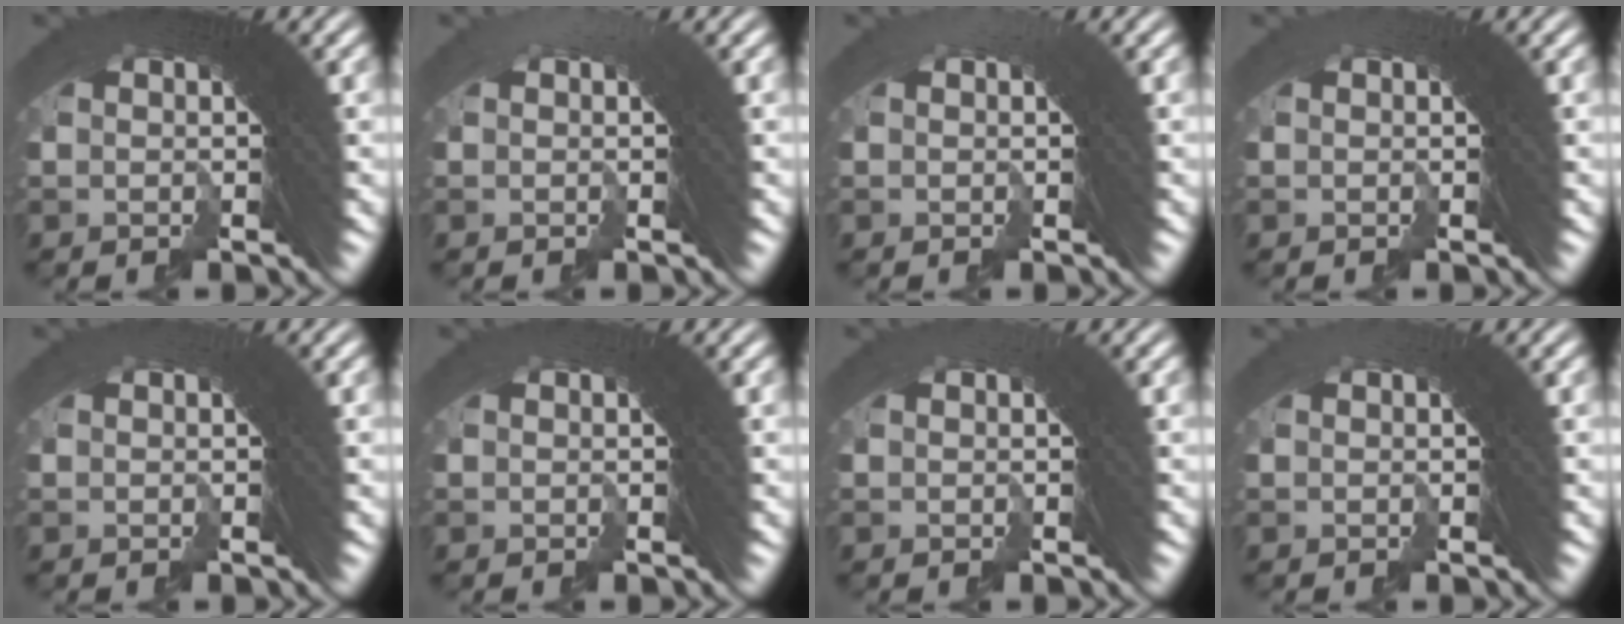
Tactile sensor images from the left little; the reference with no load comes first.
{"total": 4.8, "force": [-1.5, -3.2, -3.2], "torque": [0.040, -0.012, -0.017]}
{"total": 4.3, "force": [-1.3, -2.9, -2.9], "torque": [0.037, -0.011, -0.015]}
{"total": 1.9, "force": [-0.6, -0.9, -1.6], "torque": [0.024, -0.005, -0.010]}
{"total": 1.1, "force": [-0.3, -0.4, -0.9], "torque": [0.014, 0.000, -0.007]}
{"total": 0.7, "force": [-0.3, -0.2, -0.7], "torque": [0.009, -0.001, -0.005]}
{"total": 1.8, "force": [-0.6, -0.8, -1.5], "torque": [0.020, -0.003, -0.010]}
{"total": 2.3, "force": [-0.7, -1.2, -1.8], "torque": [0.028, -0.005, -0.011]}